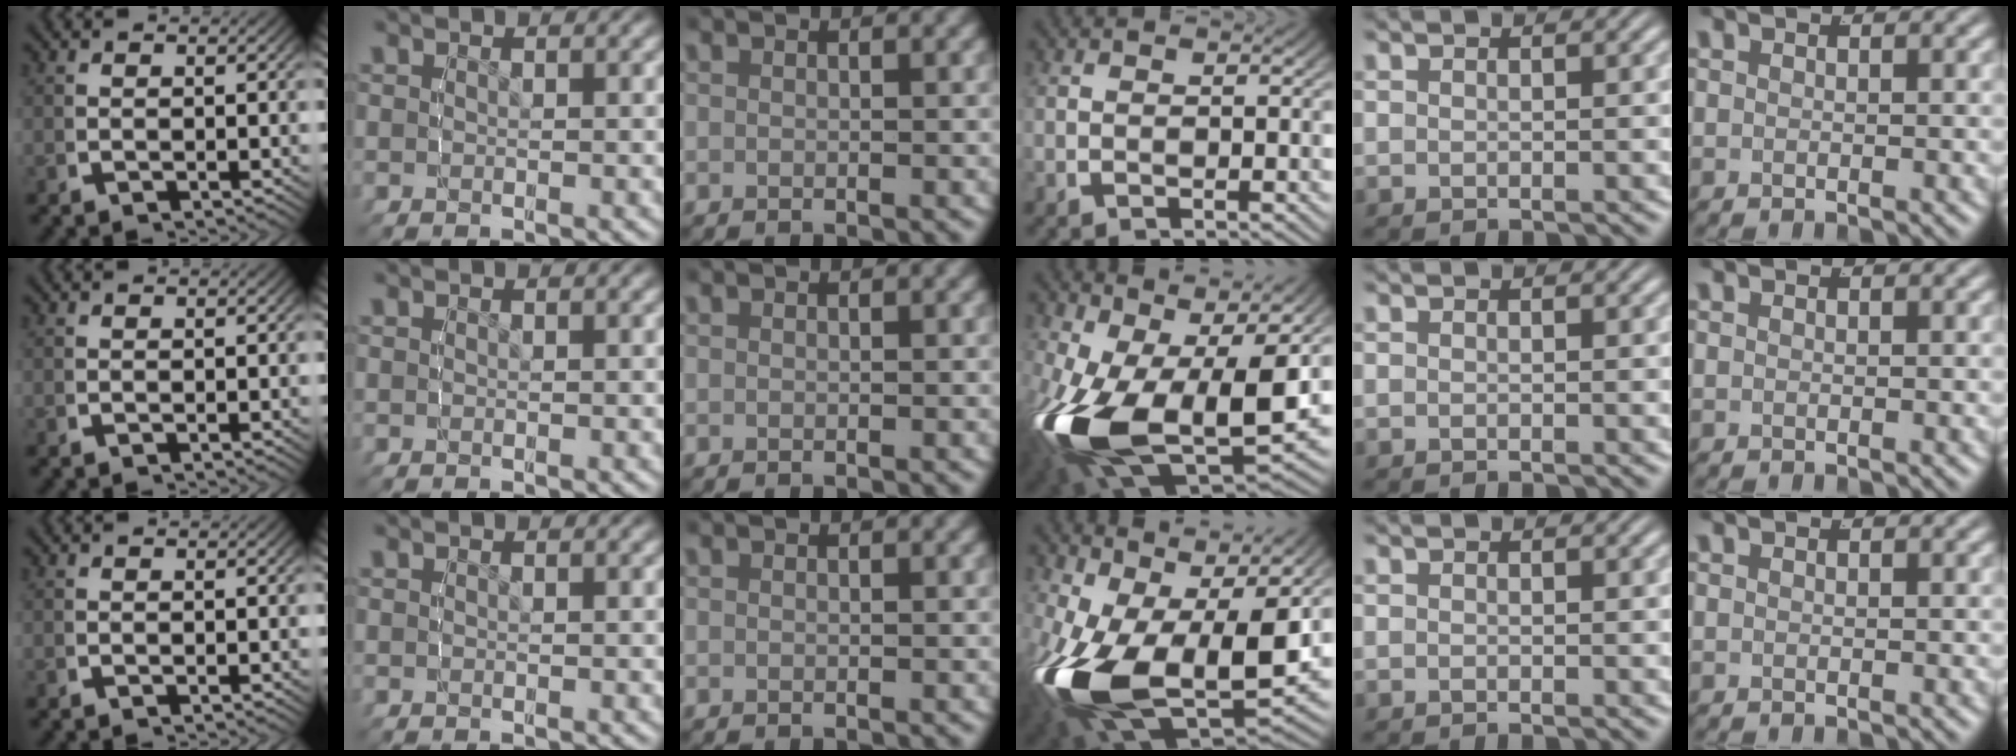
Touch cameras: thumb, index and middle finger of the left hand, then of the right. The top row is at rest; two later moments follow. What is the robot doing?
{"motion": "lift_and_place", "object": "glasses"}